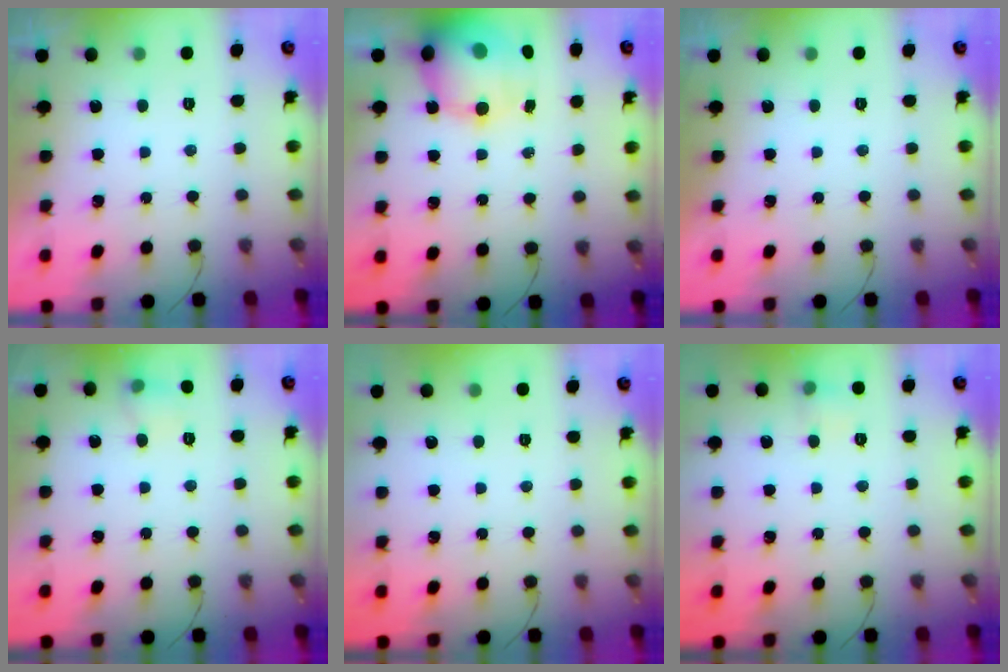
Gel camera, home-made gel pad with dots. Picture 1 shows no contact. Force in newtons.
{"total": 15.0, "press": 14.5, "slide": 3.9}
{"total": 0.0}
{"total": 6.9, "press": 6.5, "slide": 2.1}
{"total": 0.0}
{"total": 6.4, "press": 6.3, "slide": 1.4}